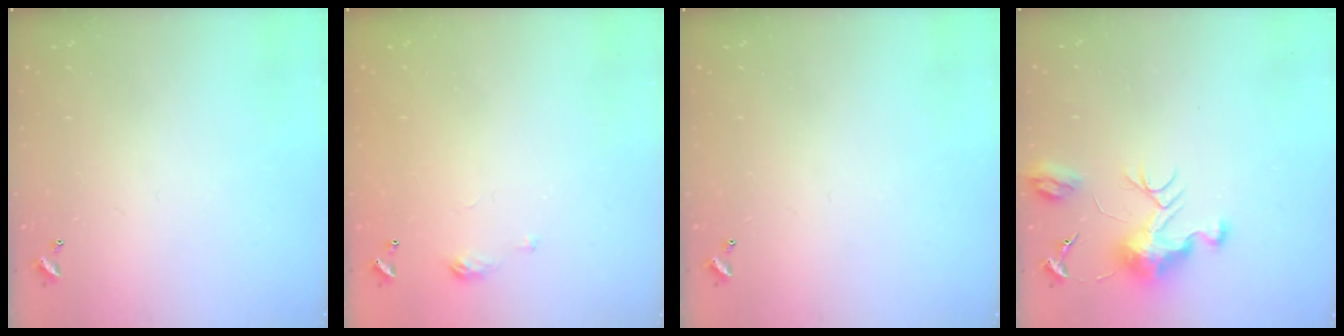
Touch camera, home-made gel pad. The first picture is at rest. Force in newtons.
{"total": 4.3, "press": 4.2, "slide": 0.5}
{"total": 0.0}
{"total": 9.5, "press": 9.5, "slide": 0.4}